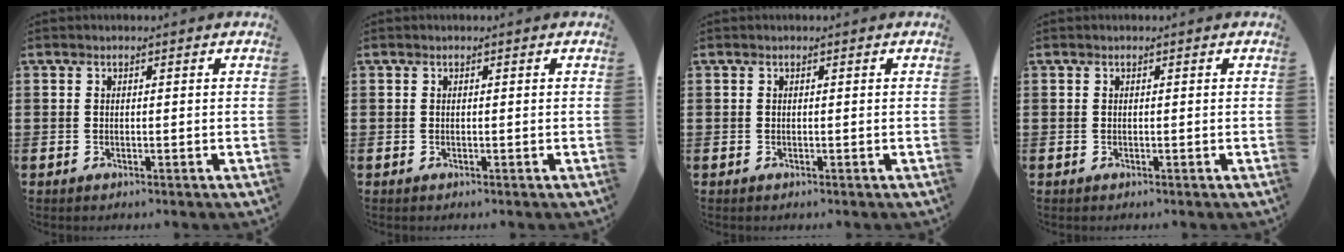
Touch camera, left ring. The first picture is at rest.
{"total": 0.0}
{"total": 0.0}
{"total": 0.0}